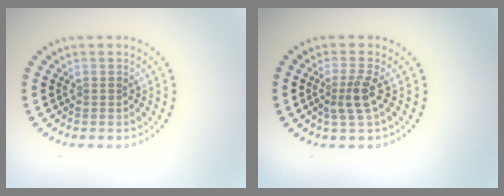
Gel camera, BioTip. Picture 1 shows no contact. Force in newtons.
{"total": 2.5, "press": 1.9, "slide": 1.5}